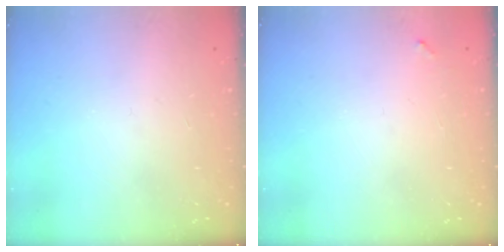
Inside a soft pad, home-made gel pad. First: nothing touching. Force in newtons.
{"total": 3.9, "press": 3.9, "slide": 0.3}